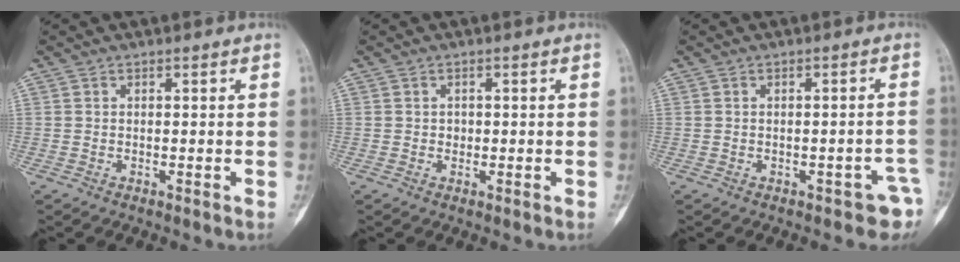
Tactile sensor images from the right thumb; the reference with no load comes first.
{"total": 1.0, "force": [0.0, 0.9, 0.4], "torque": [-0.001, 0.003, 0.000]}
{"total": 4.3, "force": [-2.2, 2.1, 3.0], "torque": [-0.017, 0.020, -0.023]}